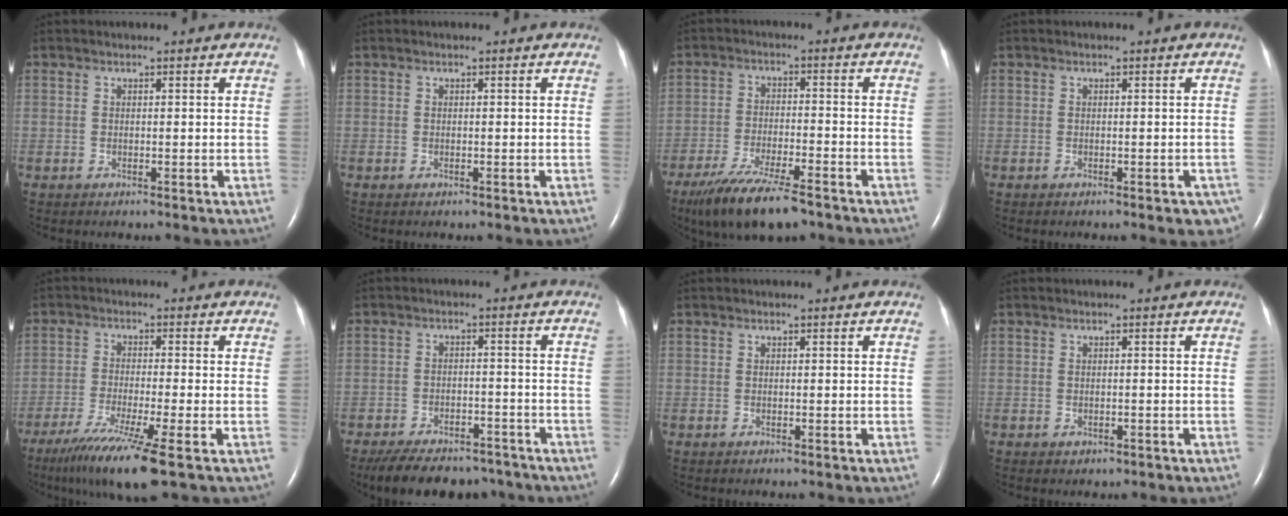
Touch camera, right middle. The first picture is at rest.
{"total": 0.0}
{"total": 11.8, "force": [-8.9, 2.0, 7.5], "torque": [-0.135, -0.030, -0.150]}
{"total": 4.0, "force": [-2.7, 1.5, 2.4], "torque": [-0.007, -0.002, -0.033]}
{"total": 10.1, "force": [-6.4, -0.9, 7.7], "torque": [-0.138, -0.034, -0.109]}
{"total": 14.2, "force": [-11.8, 5.6, 5.5], "torque": [-0.111, -0.002, -0.163]}
{"total": 0.0}
{"total": 0.8, "force": [-0.4, 0.7, 0.3], "torque": [-0.005, 0.001, 0.001]}